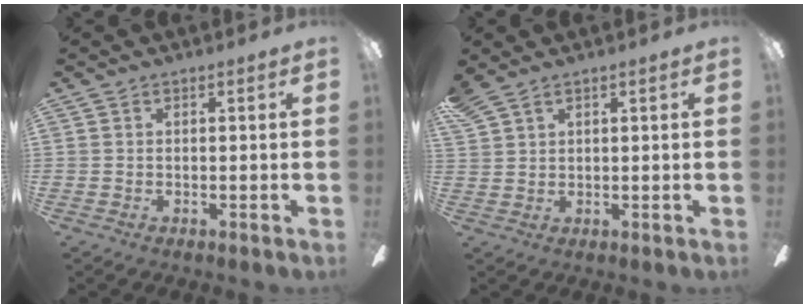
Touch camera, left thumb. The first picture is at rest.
{"total": 2.8, "force": [2.1, 1.1, 1.4], "torque": [-0.031, -0.003, 0.041]}